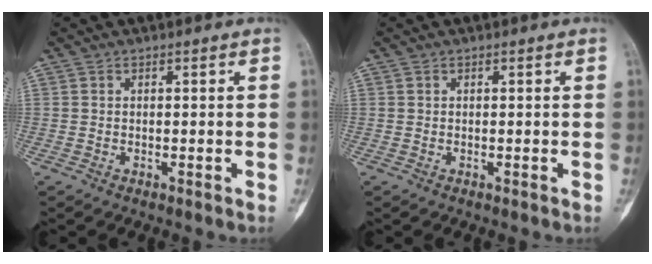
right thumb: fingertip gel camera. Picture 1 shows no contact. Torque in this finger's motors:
{"motor_torque": [0.11, -0.39, 0.06, 0.10, -0.03]}